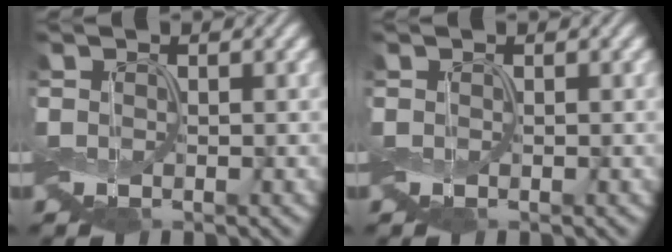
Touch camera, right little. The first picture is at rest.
{"total": 0.0}